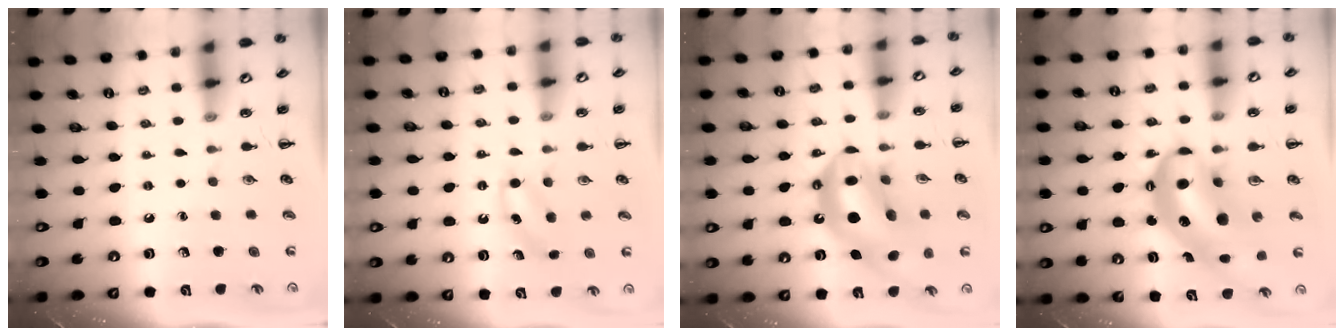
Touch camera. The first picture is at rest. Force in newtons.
{"total": 5.1, "press": 4.9, "slide": 1.3}
{"total": 17.5, "press": 16.8, "slide": 4.9}
{"total": 12.8, "press": 12.4, "slide": 3.1}